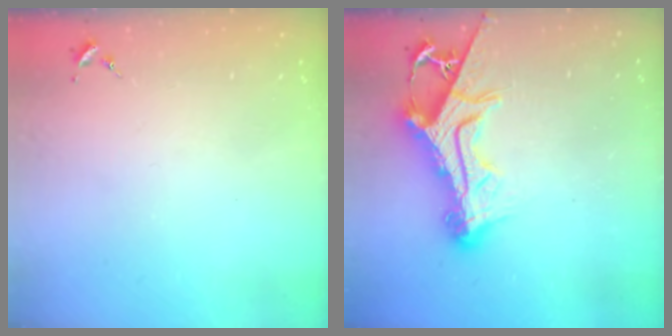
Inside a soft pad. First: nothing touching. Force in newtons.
{"total": 15.5, "press": 15.4, "slide": 1.6}